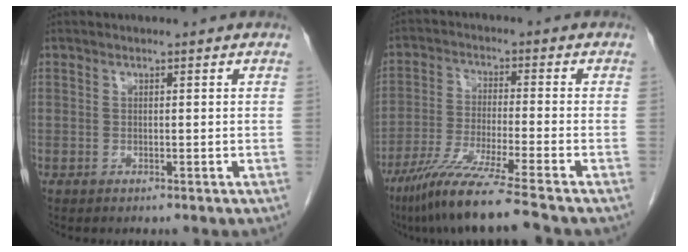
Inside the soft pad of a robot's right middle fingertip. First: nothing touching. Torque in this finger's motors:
{"motor_torque": [1.33, -0.81, 0.23, 0.12]}